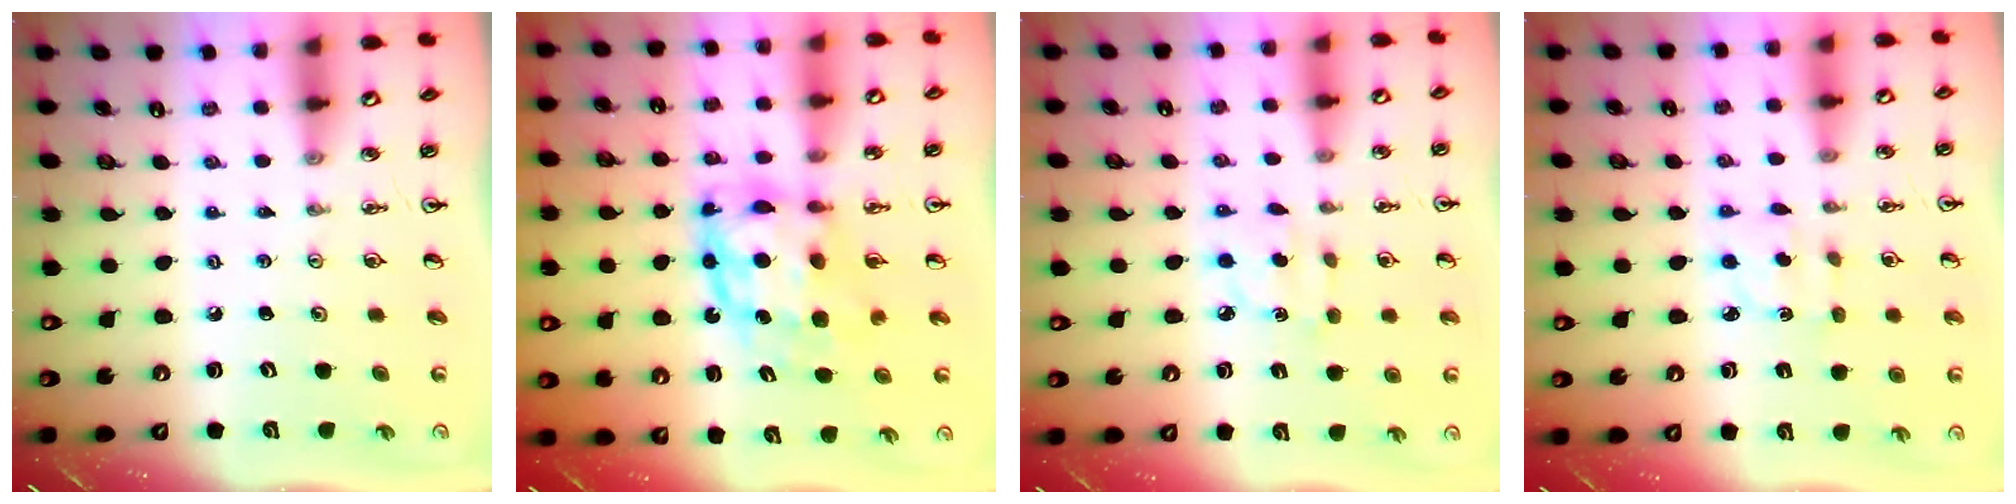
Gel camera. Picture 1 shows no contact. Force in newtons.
{"total": 10.8, "press": 10.8, "slide": 0.9}
{"total": 2.9, "press": 2.8, "slide": 0.6}
{"total": 2.9, "press": 2.8, "slide": 0.8}